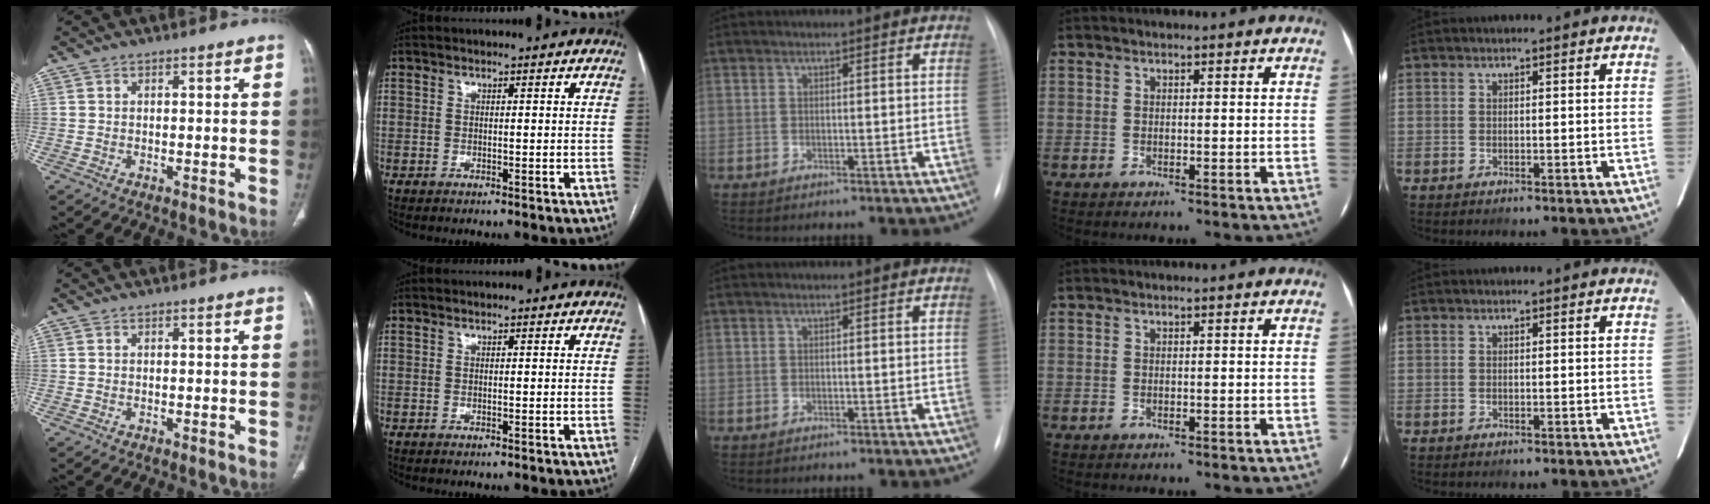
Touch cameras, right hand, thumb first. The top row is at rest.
{}